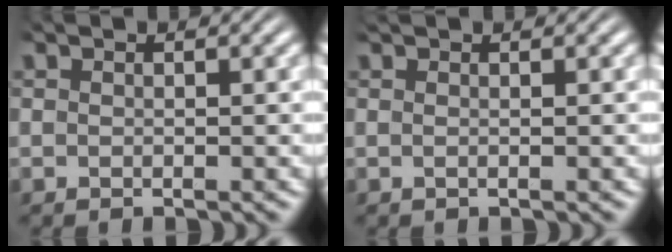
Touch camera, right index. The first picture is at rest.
{"total": 0.7, "force": [0.4, -0.5, 0.3], "torque": [0.001, 0.004, 0.001]}